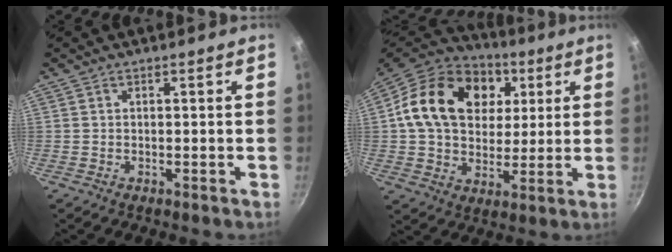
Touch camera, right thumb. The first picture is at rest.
{"total": 22.8, "force": [5.8, 17.0, 14.1], "torque": [-0.224, 0.010, 0.093]}